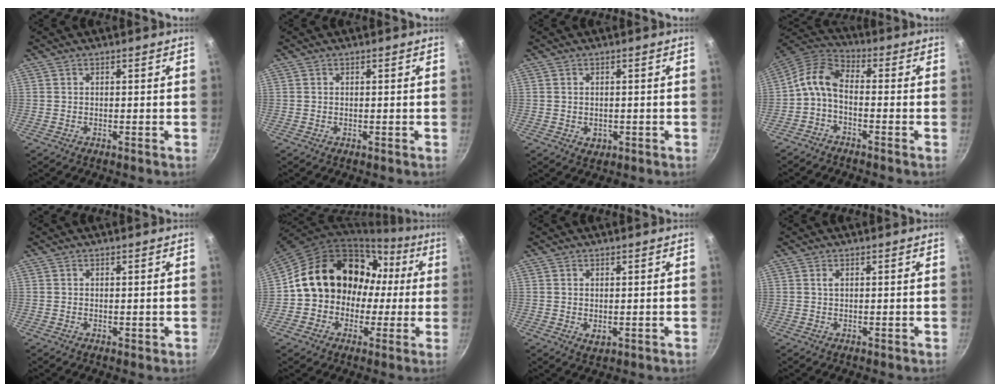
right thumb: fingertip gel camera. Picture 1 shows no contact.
{"total": 0.0}
{"total": 2.0, "force": [-0.3, 1.7, 1.2], "torque": [-0.016, -0.001, 0.000]}
{"total": 7.5, "force": [-1.9, 4.2, 6.0], "torque": [-0.132, 0.041, -0.049]}
{"total": 0.6, "force": [0.1, 0.4, 0.3], "torque": [-0.002, 0.001, 0.002]}
{"total": 18.7, "force": [0.9, 15.5, 10.3], "torque": [-0.136, 0.068, 0.015]}
{"total": 1.8, "force": [0.2, 1.2, 1.3], "torque": [-0.021, -0.005, 0.005]}
{"total": 0.9, "force": [0.4, 0.5, 0.7], "torque": [-0.012, 0.001, 0.006]}